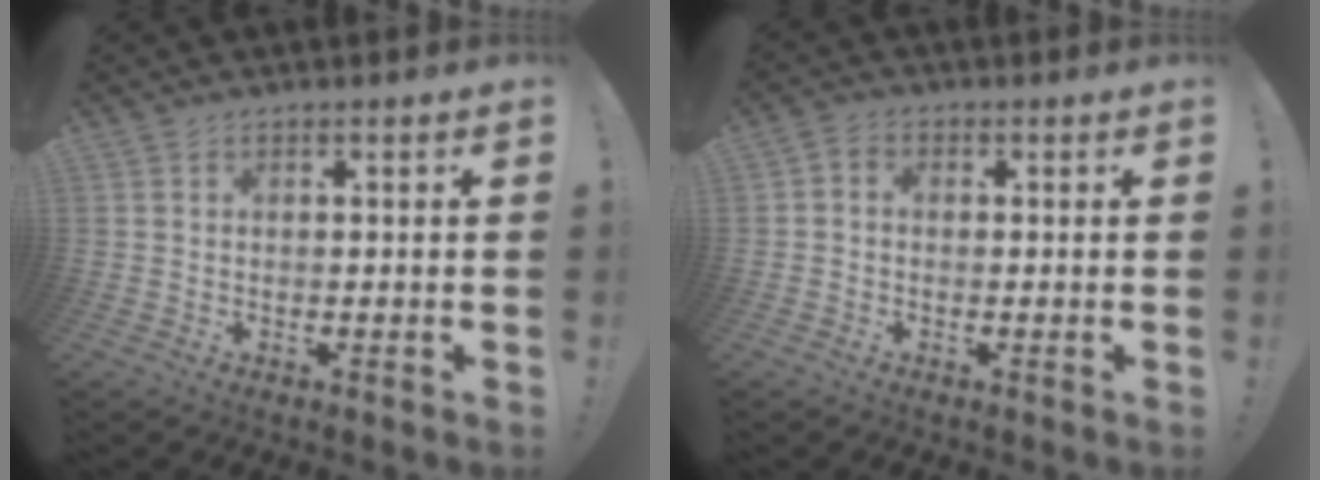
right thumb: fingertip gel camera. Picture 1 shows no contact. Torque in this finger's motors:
{"motor_torque": [-0.10, 0.17, 0.08, -0.07, 0.09]}